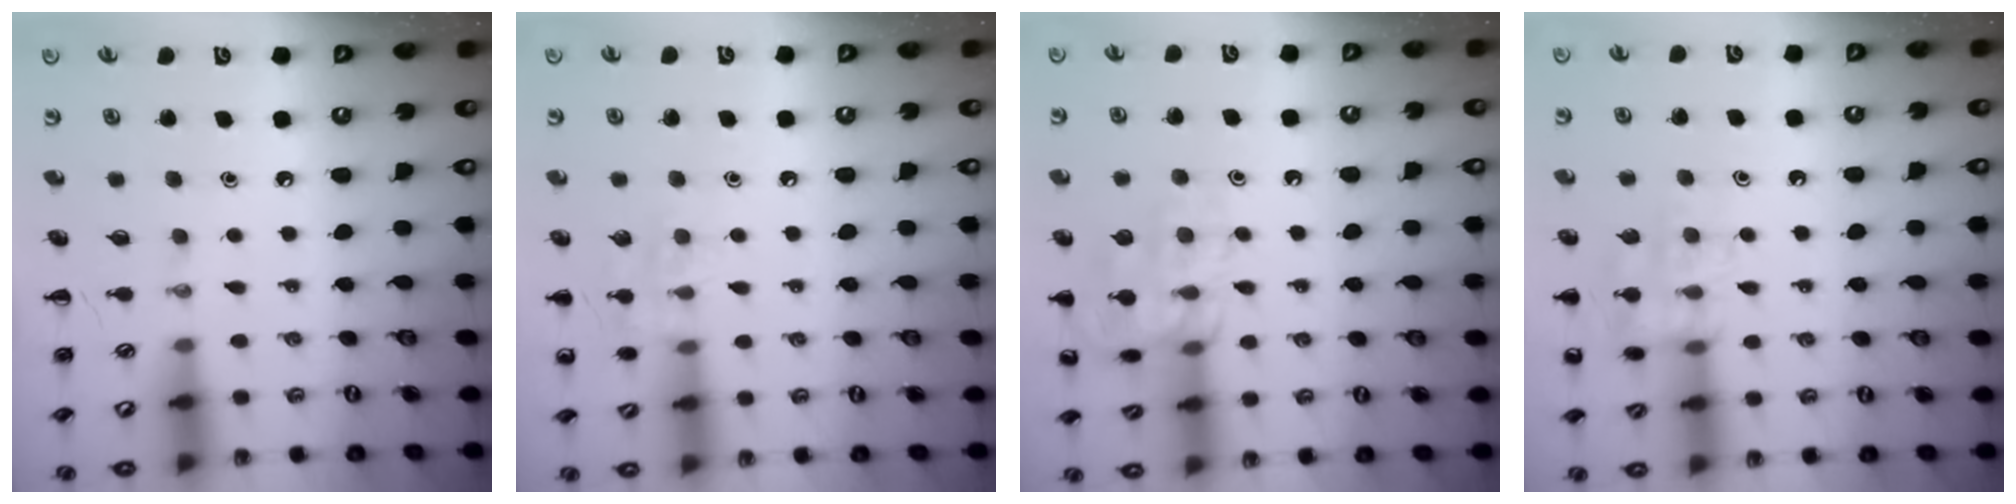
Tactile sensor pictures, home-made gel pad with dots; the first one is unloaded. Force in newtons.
{"total": 7.4, "press": 7.3, "slide": 1.1}
{"total": 14.7, "press": 14.7, "slide": 0.4}
{"total": 12.5, "press": 12.5, "slide": 0.7}